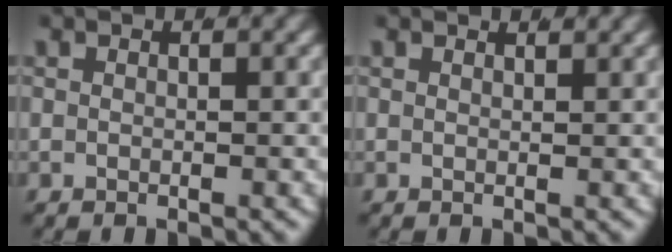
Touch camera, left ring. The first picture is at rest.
{"total": 1.0, "force": [0.9, -0.3, 0.2], "torque": [0.007, -0.002, 0.015]}